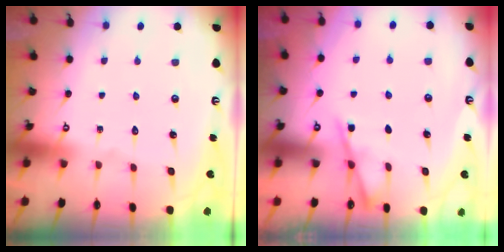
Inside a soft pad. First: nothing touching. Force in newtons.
{"total": 4.4, "press": 4.4, "slide": 0.5}